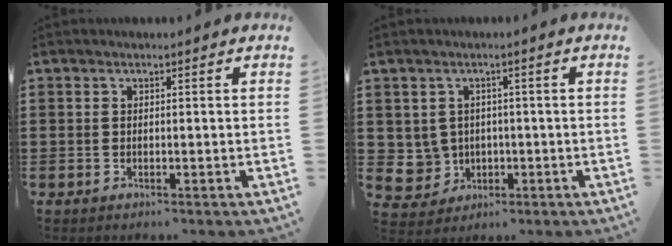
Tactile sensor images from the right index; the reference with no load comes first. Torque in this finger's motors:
{"motor_torque": [0.01, -0.11, 0.03, 0.01]}